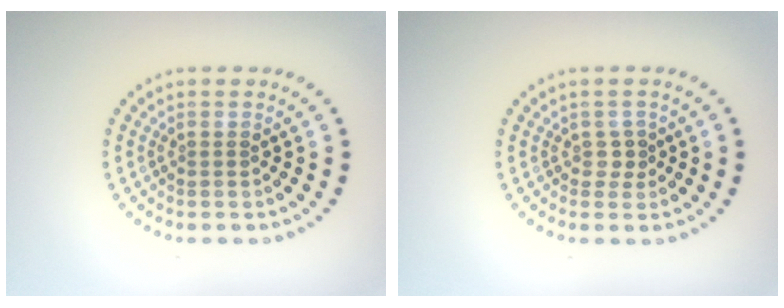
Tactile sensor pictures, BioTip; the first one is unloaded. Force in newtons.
{"total": 1.1, "press": 0.9, "slide": 0.6}